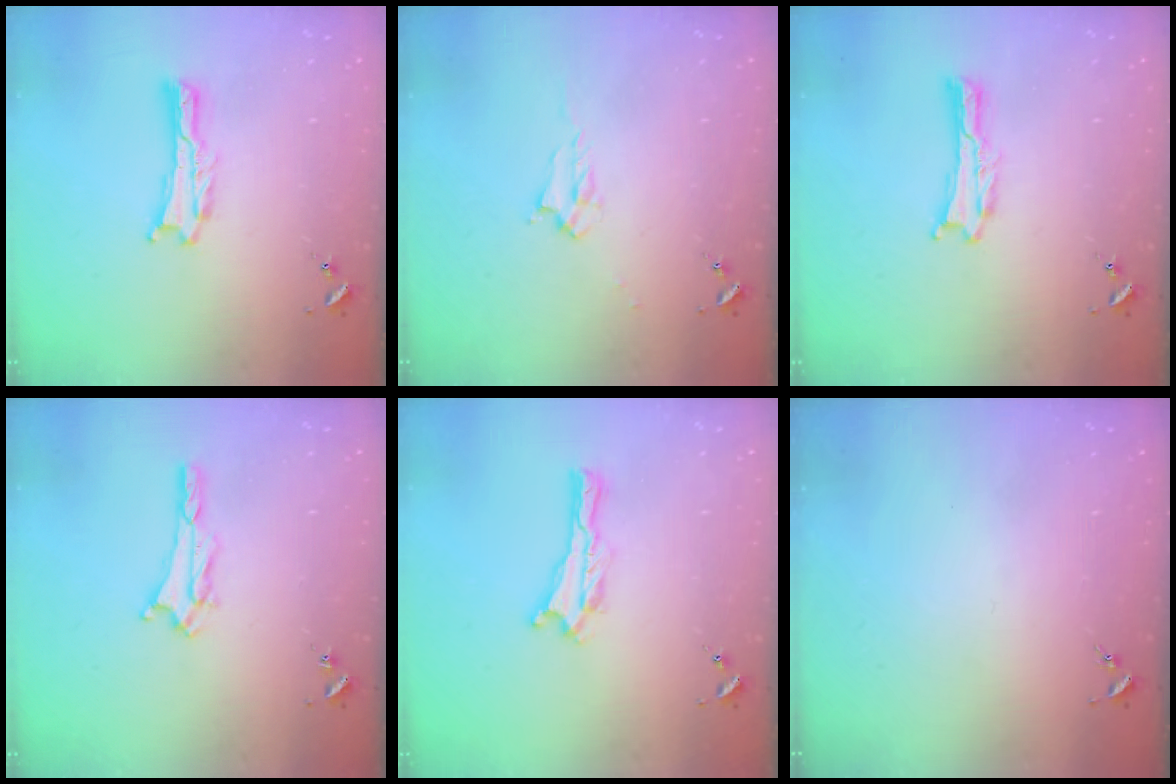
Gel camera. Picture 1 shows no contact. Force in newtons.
{"total": 1.7, "press": 1.6, "slide": 0.2}
{"total": 0.0}
{"total": 2.4, "press": 2.4, "slide": 0.4}
{"total": 0.0}
{"total": 0.0}